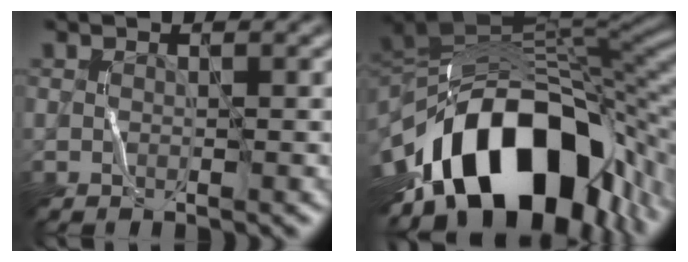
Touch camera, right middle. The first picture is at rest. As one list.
[{"total": 16.1, "force": [-6.5, 9.3, 11.4], "torque": [-0.181, 0.018, -0.106]}]